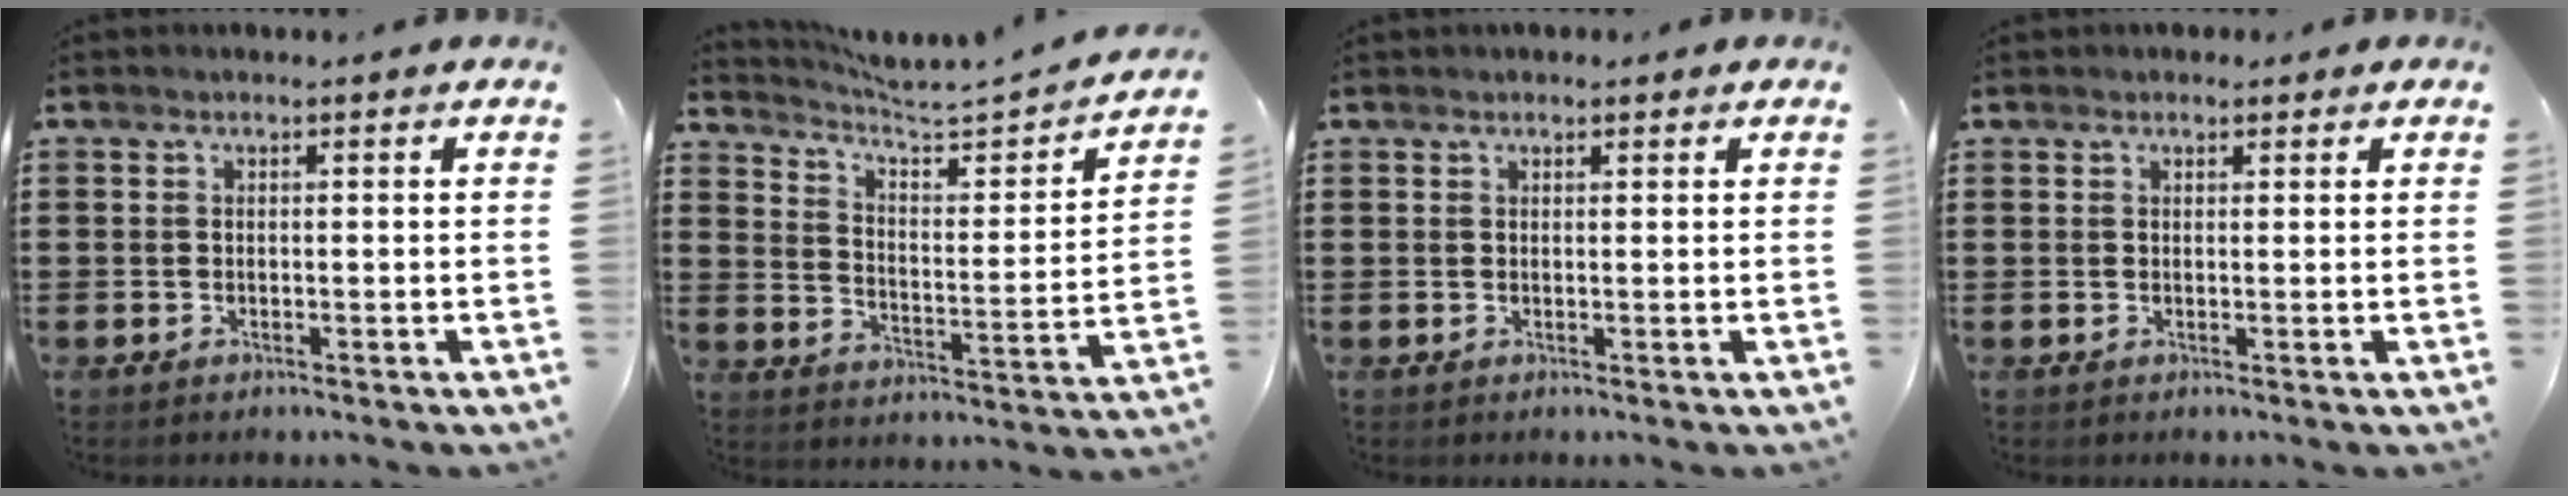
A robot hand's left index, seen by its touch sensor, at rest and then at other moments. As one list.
[{"total": 3.5, "force": [3.3, 0.2, 1.1], "torque": [-0.045, -0.035, 0.044]}, {"total": 0.8, "force": [0.7, 0.3, 0.2], "torque": [-0.006, 0.002, 0.013]}, {"total": 1.0, "force": [0.8, 0.6, 0.2], "torque": [-0.006, 0.005, 0.015]}]